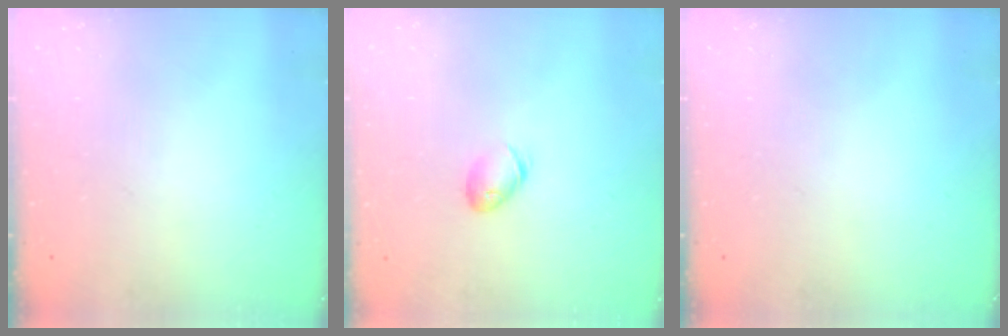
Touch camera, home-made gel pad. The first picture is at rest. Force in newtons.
{"total": 6.4, "press": 6.3, "slide": 1.2}
{"total": 0.0}